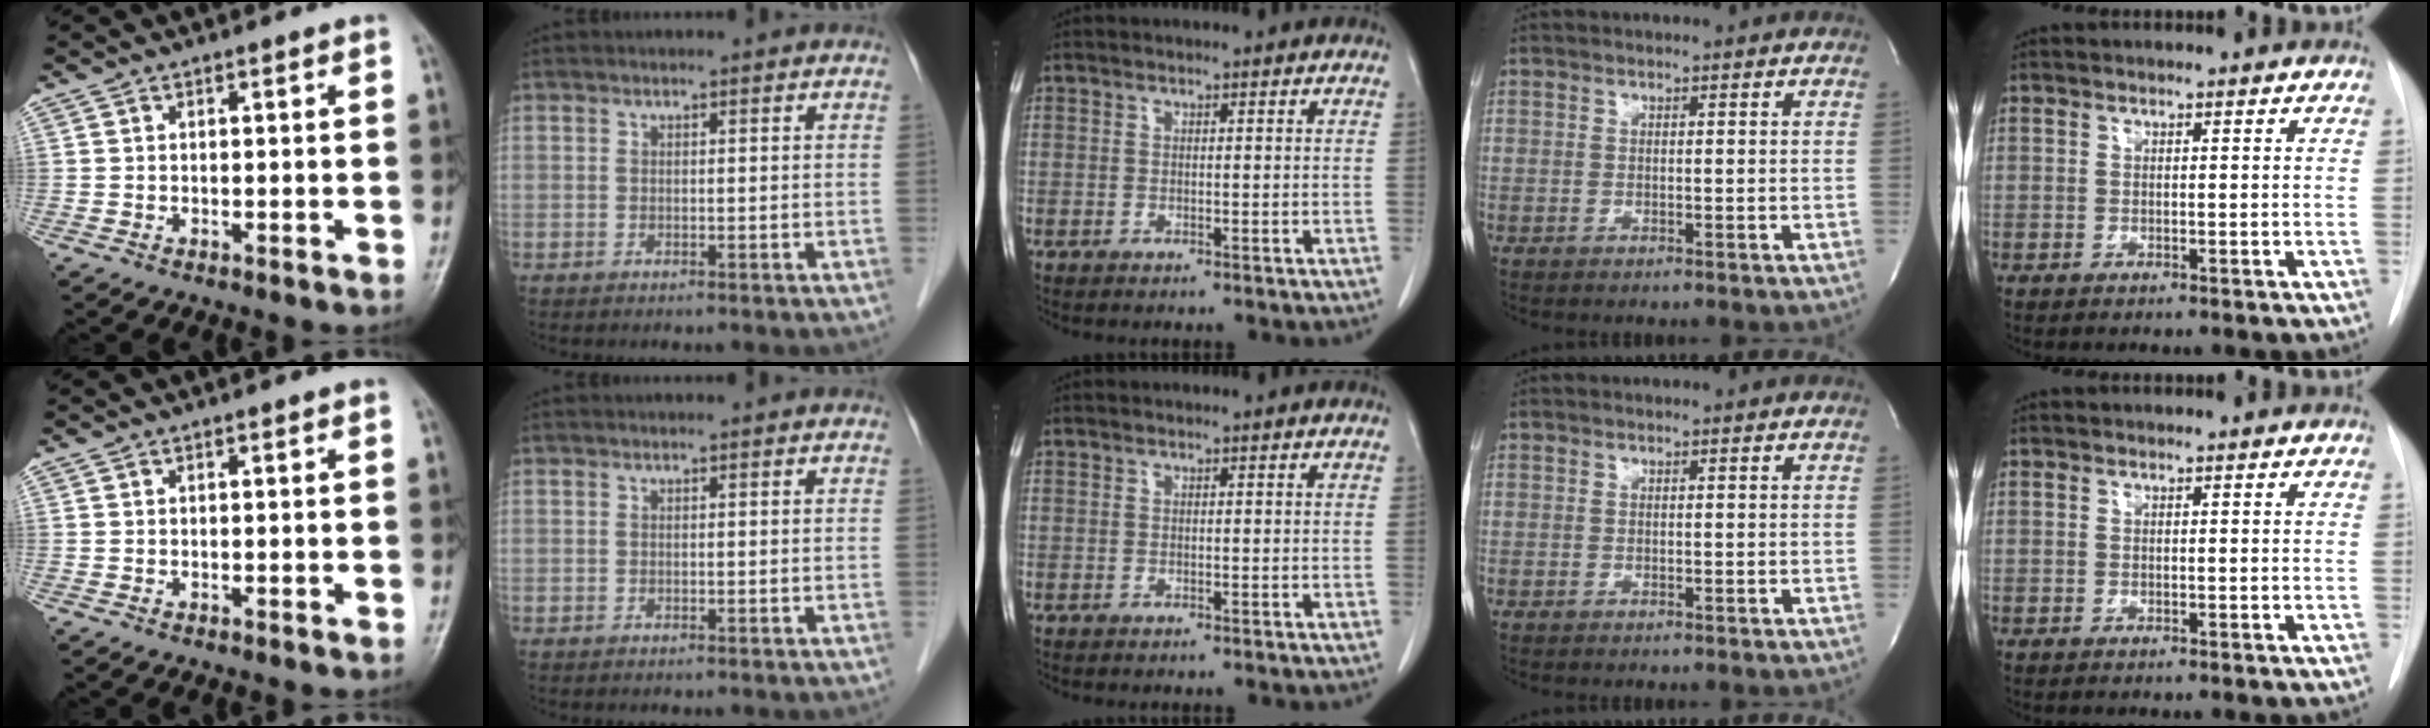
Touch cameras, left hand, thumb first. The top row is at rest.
{}